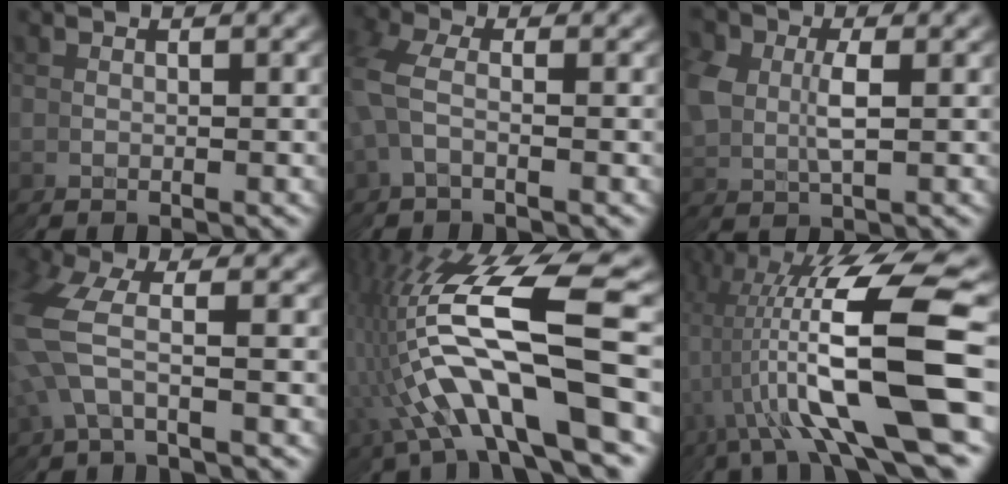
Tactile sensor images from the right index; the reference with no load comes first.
{"total": 4.3, "force": [1.7, 3.8, 0.7], "torque": [-0.045, 0.008, 0.018]}
{"total": 3.2, "force": [0.9, 2.8, 1.3], "torque": [-0.034, -0.012, 0.024]}
{"total": 3.7, "force": [1.6, 2.9, 1.7], "torque": [-0.075, 0.005, 0.026]}
{"total": 11.5, "force": [2.6, 4.4, 10.3], "torque": [-0.211, 0.012, 0.041]}
{"total": 10.8, "force": [0.1, 2.5, 10.5], "torque": [-0.180, 0.019, 0.001]}